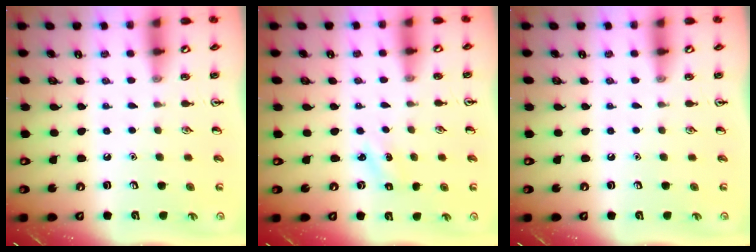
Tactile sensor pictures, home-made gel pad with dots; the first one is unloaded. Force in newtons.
{"total": 1.4, "press": 1.3, "slide": 0.6}
{"total": 0.0}